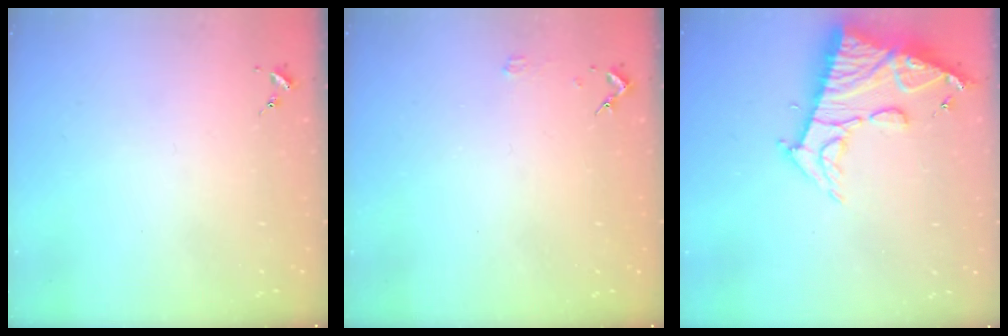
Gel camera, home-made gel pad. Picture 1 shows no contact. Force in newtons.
{"total": 2.0, "press": 2.0, "slide": 0.2}
{"total": 16.0, "press": 15.9, "slide": 1.6}